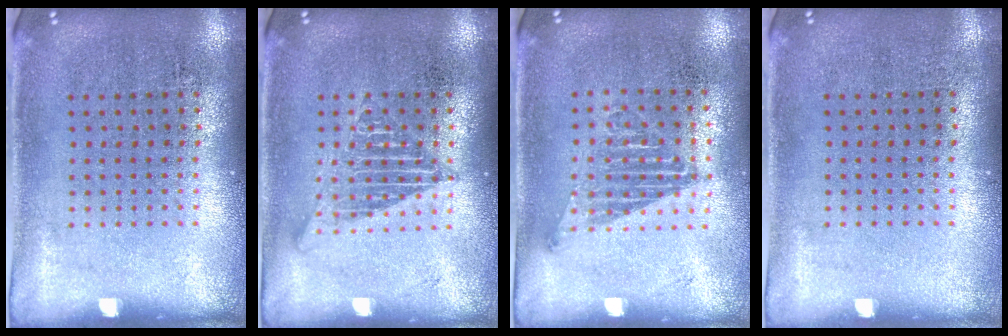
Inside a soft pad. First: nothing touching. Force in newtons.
{"total": 2.2, "press": 2.2, "slide": 0.2}
{"total": 1.2, "press": 1.0, "slide": 0.7}
{"total": 0.0}